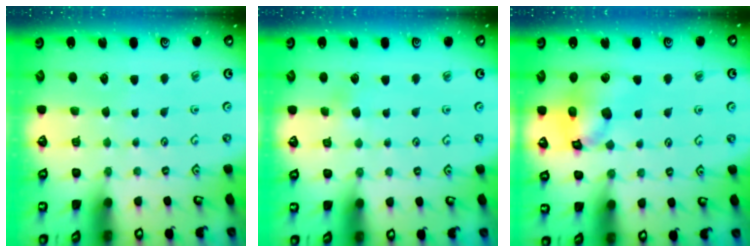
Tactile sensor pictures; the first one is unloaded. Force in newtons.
{"total": 2.3, "press": 2.3, "slide": 0.2}
{"total": 12.6, "press": 12.4, "slide": 1.9}